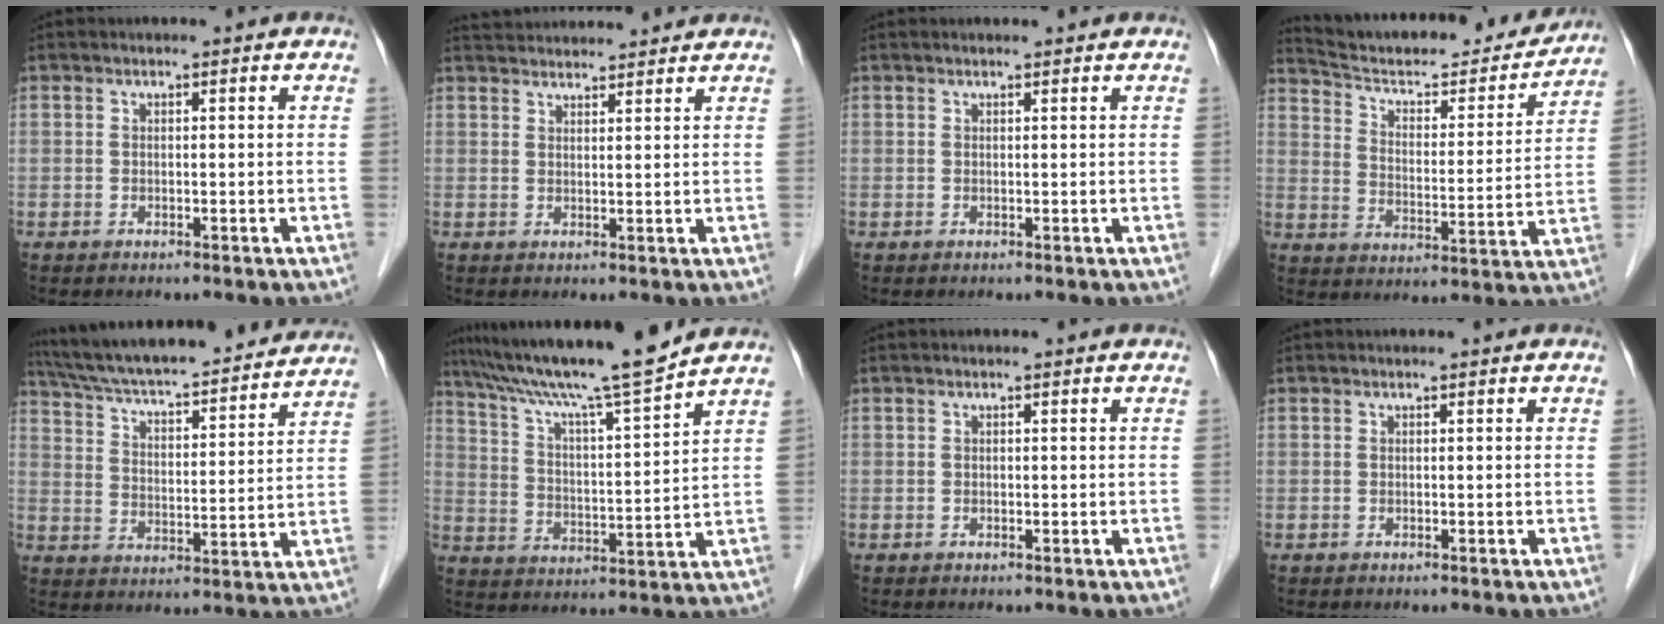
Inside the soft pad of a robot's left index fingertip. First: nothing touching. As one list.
[{"total": 8.6, "force": [8.3, 0.8, 1.9], "torque": [-0.033, 0.035, 0.122]}, {"total": 1.5, "force": [1.5, 0.0, 0.5], "torque": [-0.008, 0.012, 0.022]}, {"total": 21.4, "force": [20.1, 3.2, 6.8], "torque": [-0.104, -0.023, 0.284]}, {"total": 25.4, "force": [23.0, 3.4, 10.1], "torque": [-0.172, 0.003, 0.324]}, {"total": 15.2, "force": [13.2, -1.4, 7.4], "torque": [-0.133, 0.000, 0.218]}, {"total": 0.0}, {"total": 0.0}]